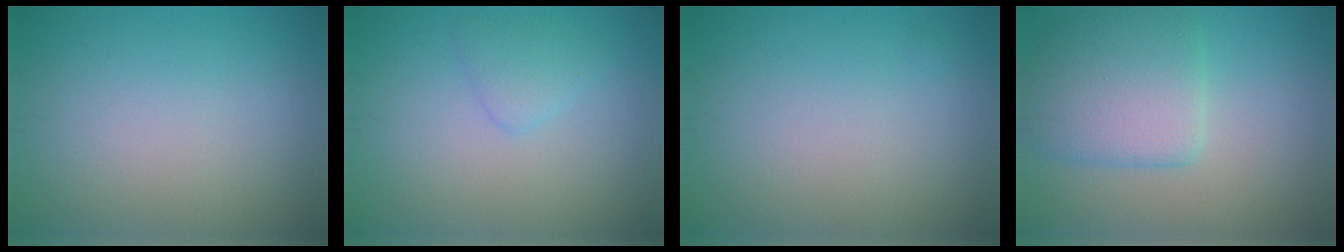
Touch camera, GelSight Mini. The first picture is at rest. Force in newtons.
{"total": 1.6, "press": 1.6, "slide": 0.1}
{"total": 0.0}
{"total": 5.3, "press": 5.3, "slide": 0.3}